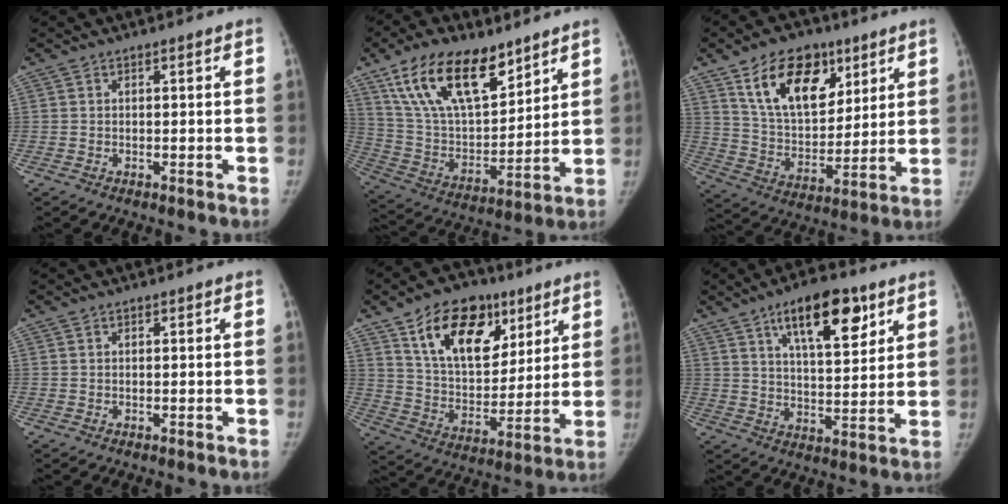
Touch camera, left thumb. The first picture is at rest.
{"total": 21.2, "force": [13.1, 10.0, 13.3], "torque": [-0.204, -0.048, 0.248]}
{"total": 18.2, "force": [9.6, 10.8, 11.1], "torque": [-0.137, -0.043, 0.173]}
{"total": 0.0}
{"total": 19.7, "force": [10.2, 11.8, 12.0], "torque": [-0.148, -0.038, 0.177]}
{"total": 14.8, "force": [8.1, 5.9, 10.9], "torque": [-0.137, -0.035, 0.129]}